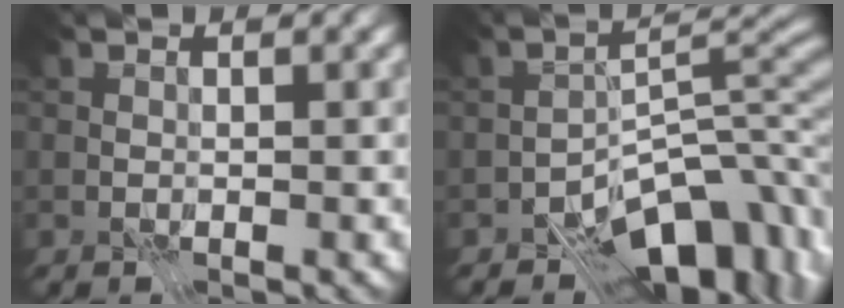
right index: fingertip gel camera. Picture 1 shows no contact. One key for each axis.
{"total": 11.4, "fx": -7.1, "fy": 5.3, "fz": 7.2, "tx": -0.081, "ty": -0.002, "tz": -0.119}